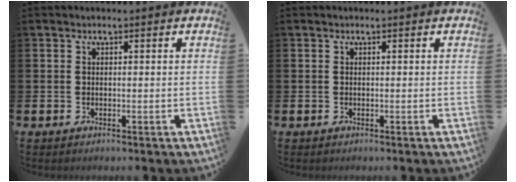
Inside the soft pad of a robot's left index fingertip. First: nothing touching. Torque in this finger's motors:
{"motor_torque": [0.00, 0.00, 0.00, 0.00]}